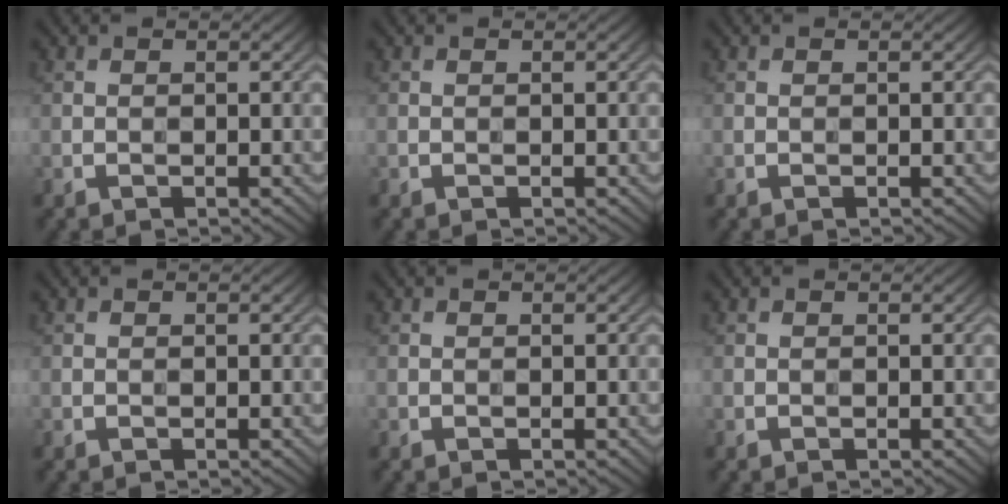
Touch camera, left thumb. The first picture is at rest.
{"total": 0.0}
{"total": 0.0}
{"total": 0.0}
{"total": 0.0}
{"total": 0.0}